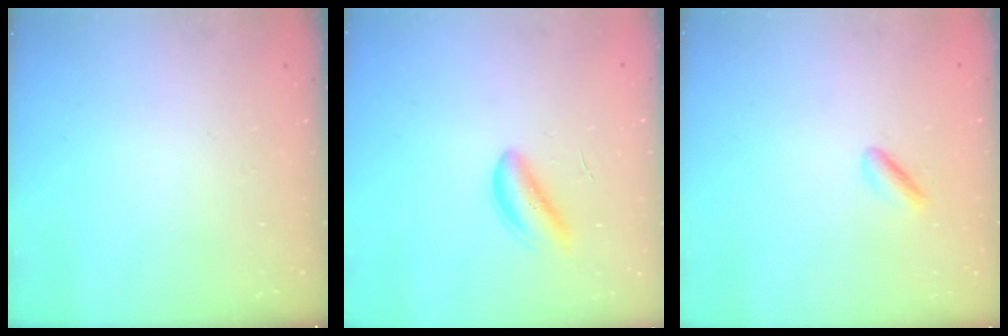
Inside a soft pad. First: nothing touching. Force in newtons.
{"total": 3.1, "press": 3.0, "slide": 0.5}
{"total": 1.9, "press": 1.6, "slide": 0.9}